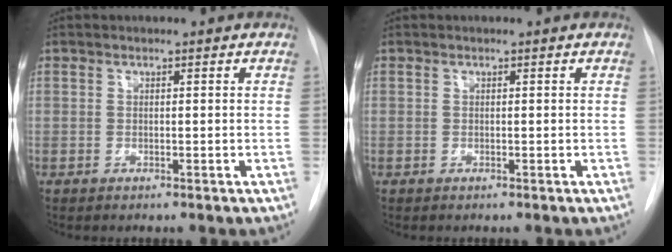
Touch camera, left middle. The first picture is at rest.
{"total": 0.0}